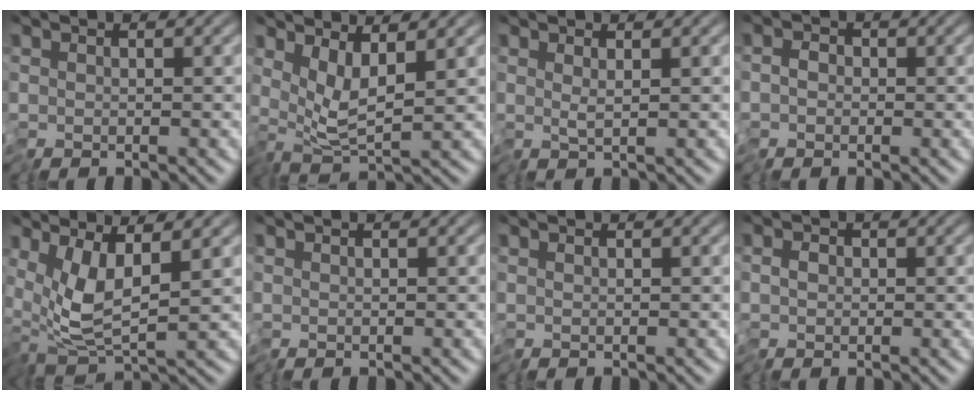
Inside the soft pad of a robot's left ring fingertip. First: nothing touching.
{"total": 3.0, "force": [1.1, 0.2, 2.8], "torque": [-0.052, -0.009, 0.024]}
{"total": 0.9, "force": [0.6, -0.4, 0.6], "torque": [-0.010, 0.001, 0.012]}
{"total": 1.4, "force": [-0.8, 1.0, 0.7], "torque": [-0.003, 0.001, -0.017]}
{"total": 4.8, "force": [0.8, 1.1, 4.6], "torque": [-0.095, -0.006, 0.014]}
{"total": 0.0}
{"total": 0.0}
{"total": 1.4, "force": [-0.4, 1.0, 0.9], "torque": [-0.008, 0.002, -0.011]}